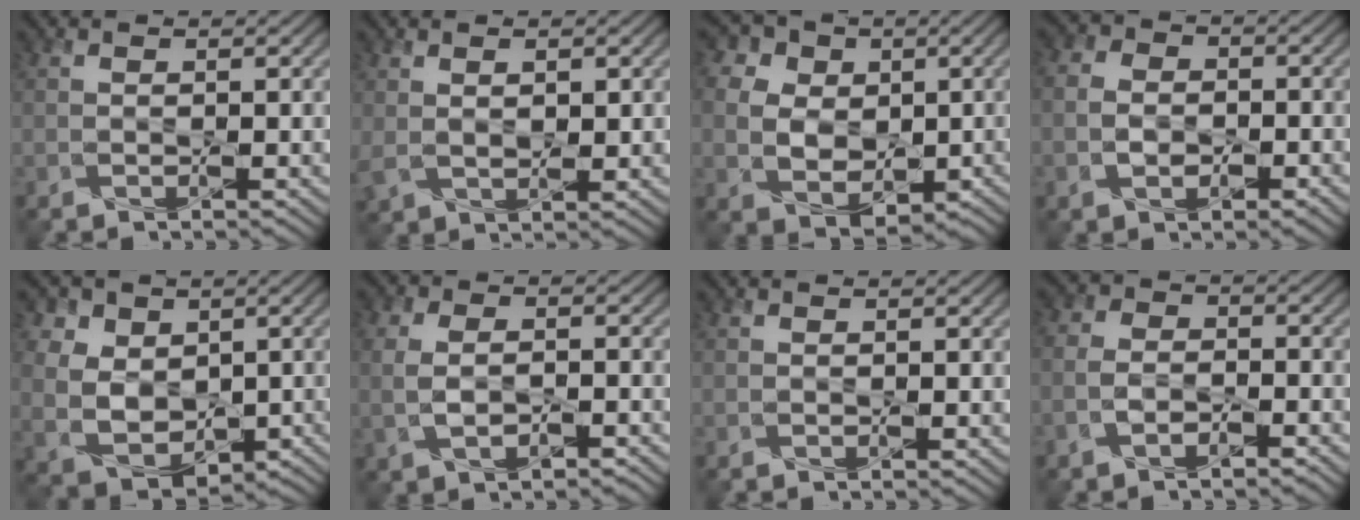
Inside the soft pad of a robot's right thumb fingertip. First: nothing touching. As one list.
[{"total": 3.2, "force": [0.9, 1.9, 2.5], "torque": [-0.058, -0.006, 0.023]}, {"total": 10.5, "force": [1.4, 8.9, 5.5], "torque": [-0.144, 0.006, 0.014]}, {"total": 5.1, "force": [-1.4, 3.8, 3.0], "torque": [-0.057, -0.005, -0.036]}, {"total": 9.3, "force": [2.4, 7.5, 5.0], "torque": [-0.124, 0.007, 0.043]}, {"total": 5.4, "force": [-1.1, 3.4, 4.1], "torque": [-0.089, 0.001, -0.025]}, {"total": 0.0}, {"total": 4.3, "force": [-2.5, 2.5, 2.6], "torque": [-0.052, -0.003, -0.056]}]